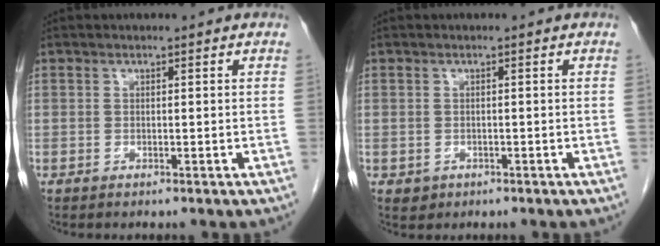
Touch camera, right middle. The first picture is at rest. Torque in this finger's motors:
{"motor_torque": [0.15, 0.05, 0.02, 0.00]}